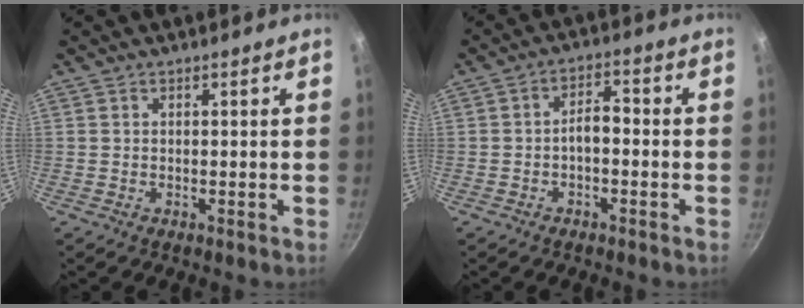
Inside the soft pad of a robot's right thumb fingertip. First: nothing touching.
{"total": 3.9, "force": [-1.3, 1.9, 3.1], "torque": [-0.042, 0.025, -0.025]}